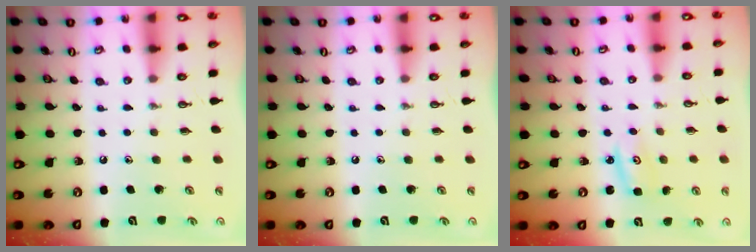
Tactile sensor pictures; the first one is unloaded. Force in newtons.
{"total": 0.0}
{"total": 2.6, "press": 2.6, "slide": 0.2}